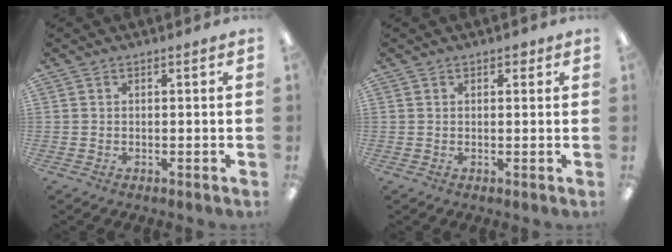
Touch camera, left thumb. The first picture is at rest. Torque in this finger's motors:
{"motor_torque": [-0.14, -0.01, -0.47, -0.05, 0.02]}